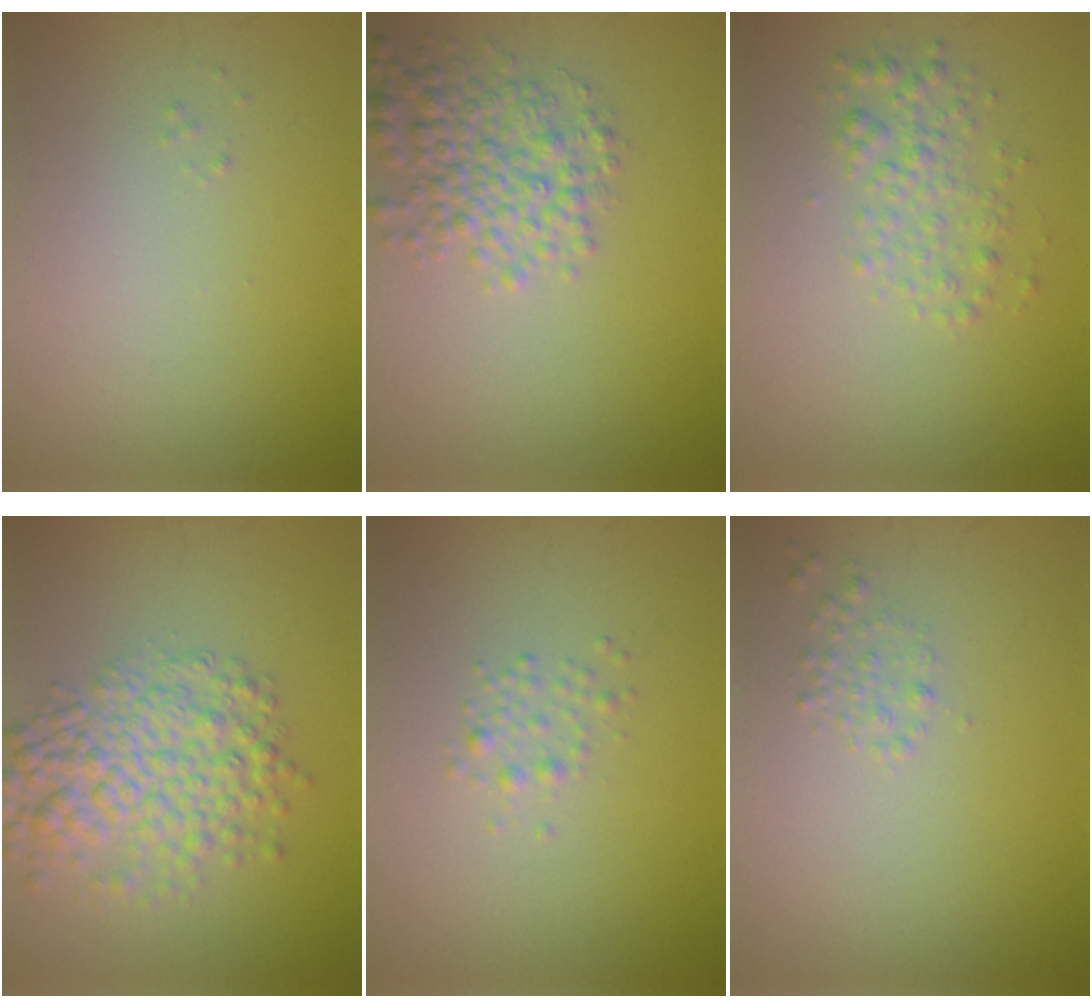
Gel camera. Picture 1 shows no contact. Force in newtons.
{"total": 4.5, "press": 4.5, "slide": 0.1}
{"total": 2.3, "press": 2.3, "slide": 0.1}
{"total": 6.1, "press": 6.1, "slide": 0.1}
{"total": 1.3, "press": 1.3, "slide": 0.0}
{"total": 1.1, "press": 1.1, "slide": 0.0}